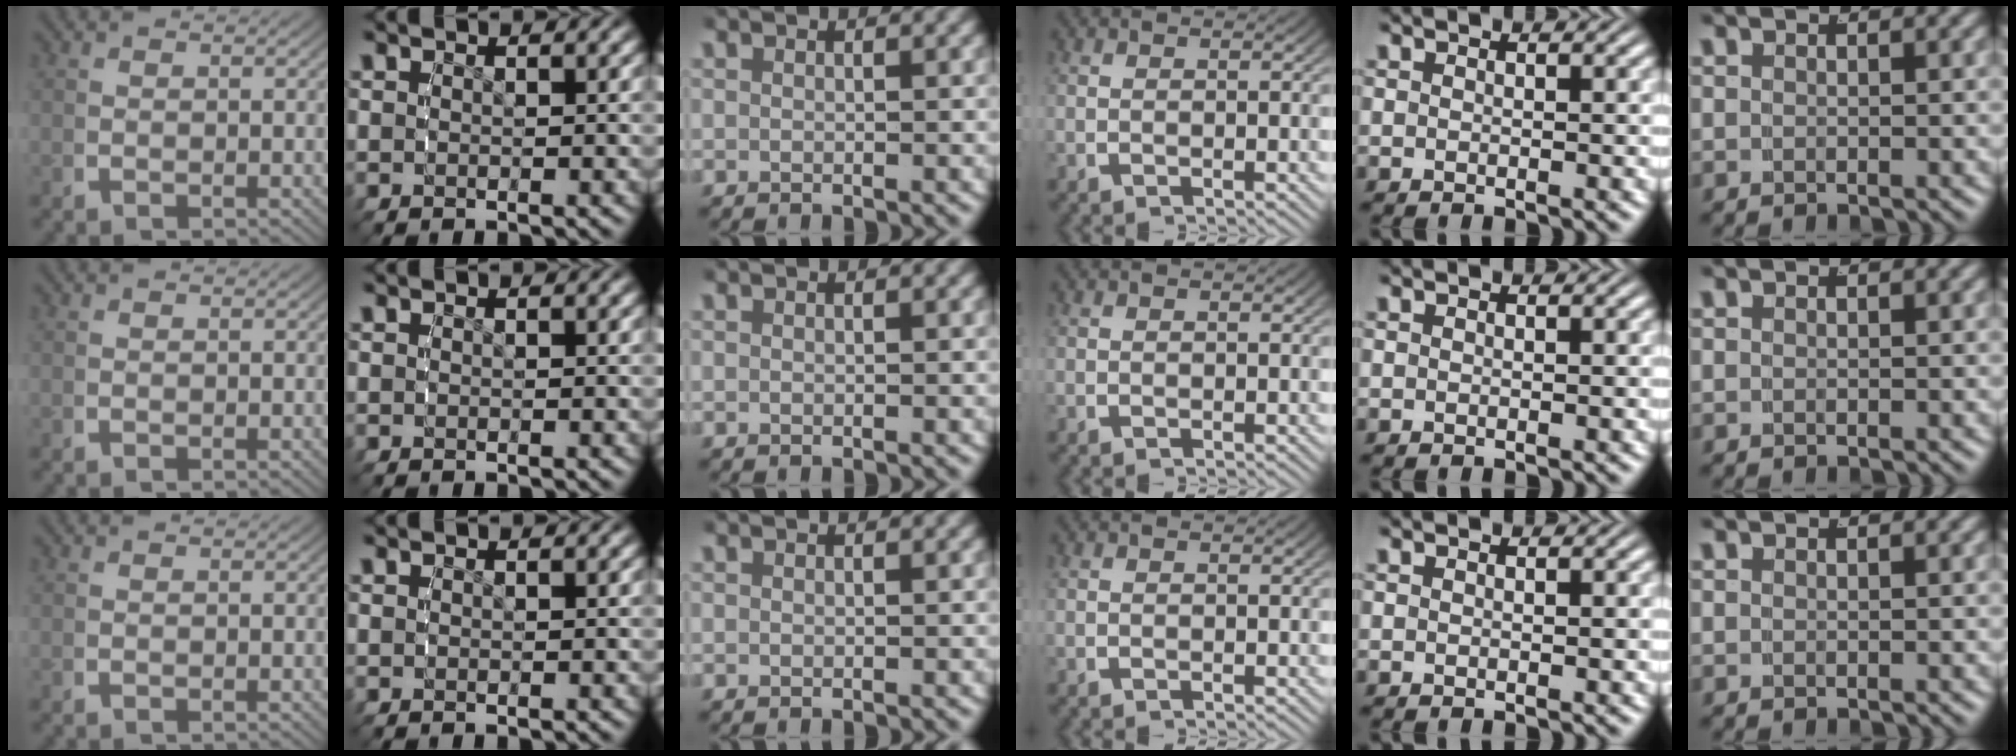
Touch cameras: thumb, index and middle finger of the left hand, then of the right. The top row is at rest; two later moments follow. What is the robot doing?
{"motion": "reach", "object": "photo album"}